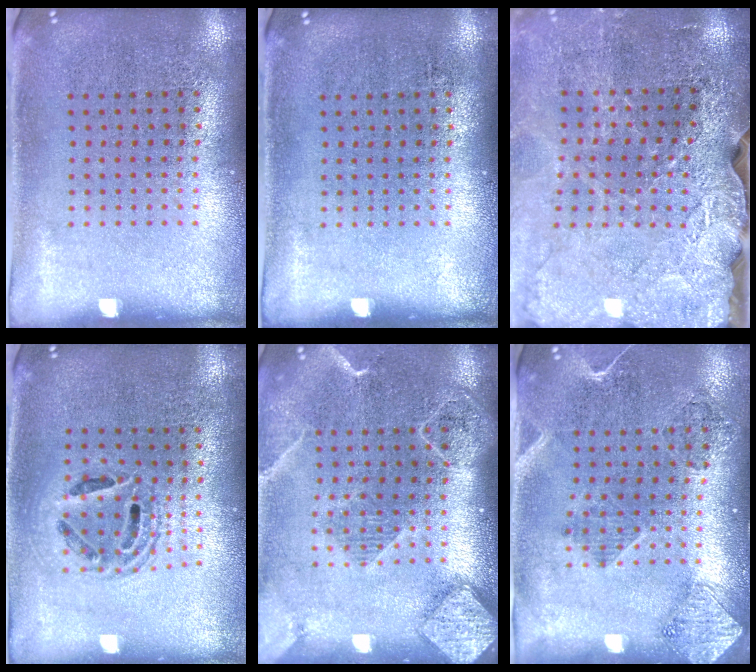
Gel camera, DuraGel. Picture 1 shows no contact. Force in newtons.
{"total": 0.0}
{"total": 3.2, "press": 3.1, "slide": 0.8}
{"total": 1.4, "press": 1.3, "slide": 0.7}
{"total": 2.0, "press": 1.8, "slide": 0.8}
{"total": 1.9, "press": 1.6, "slide": 0.9}